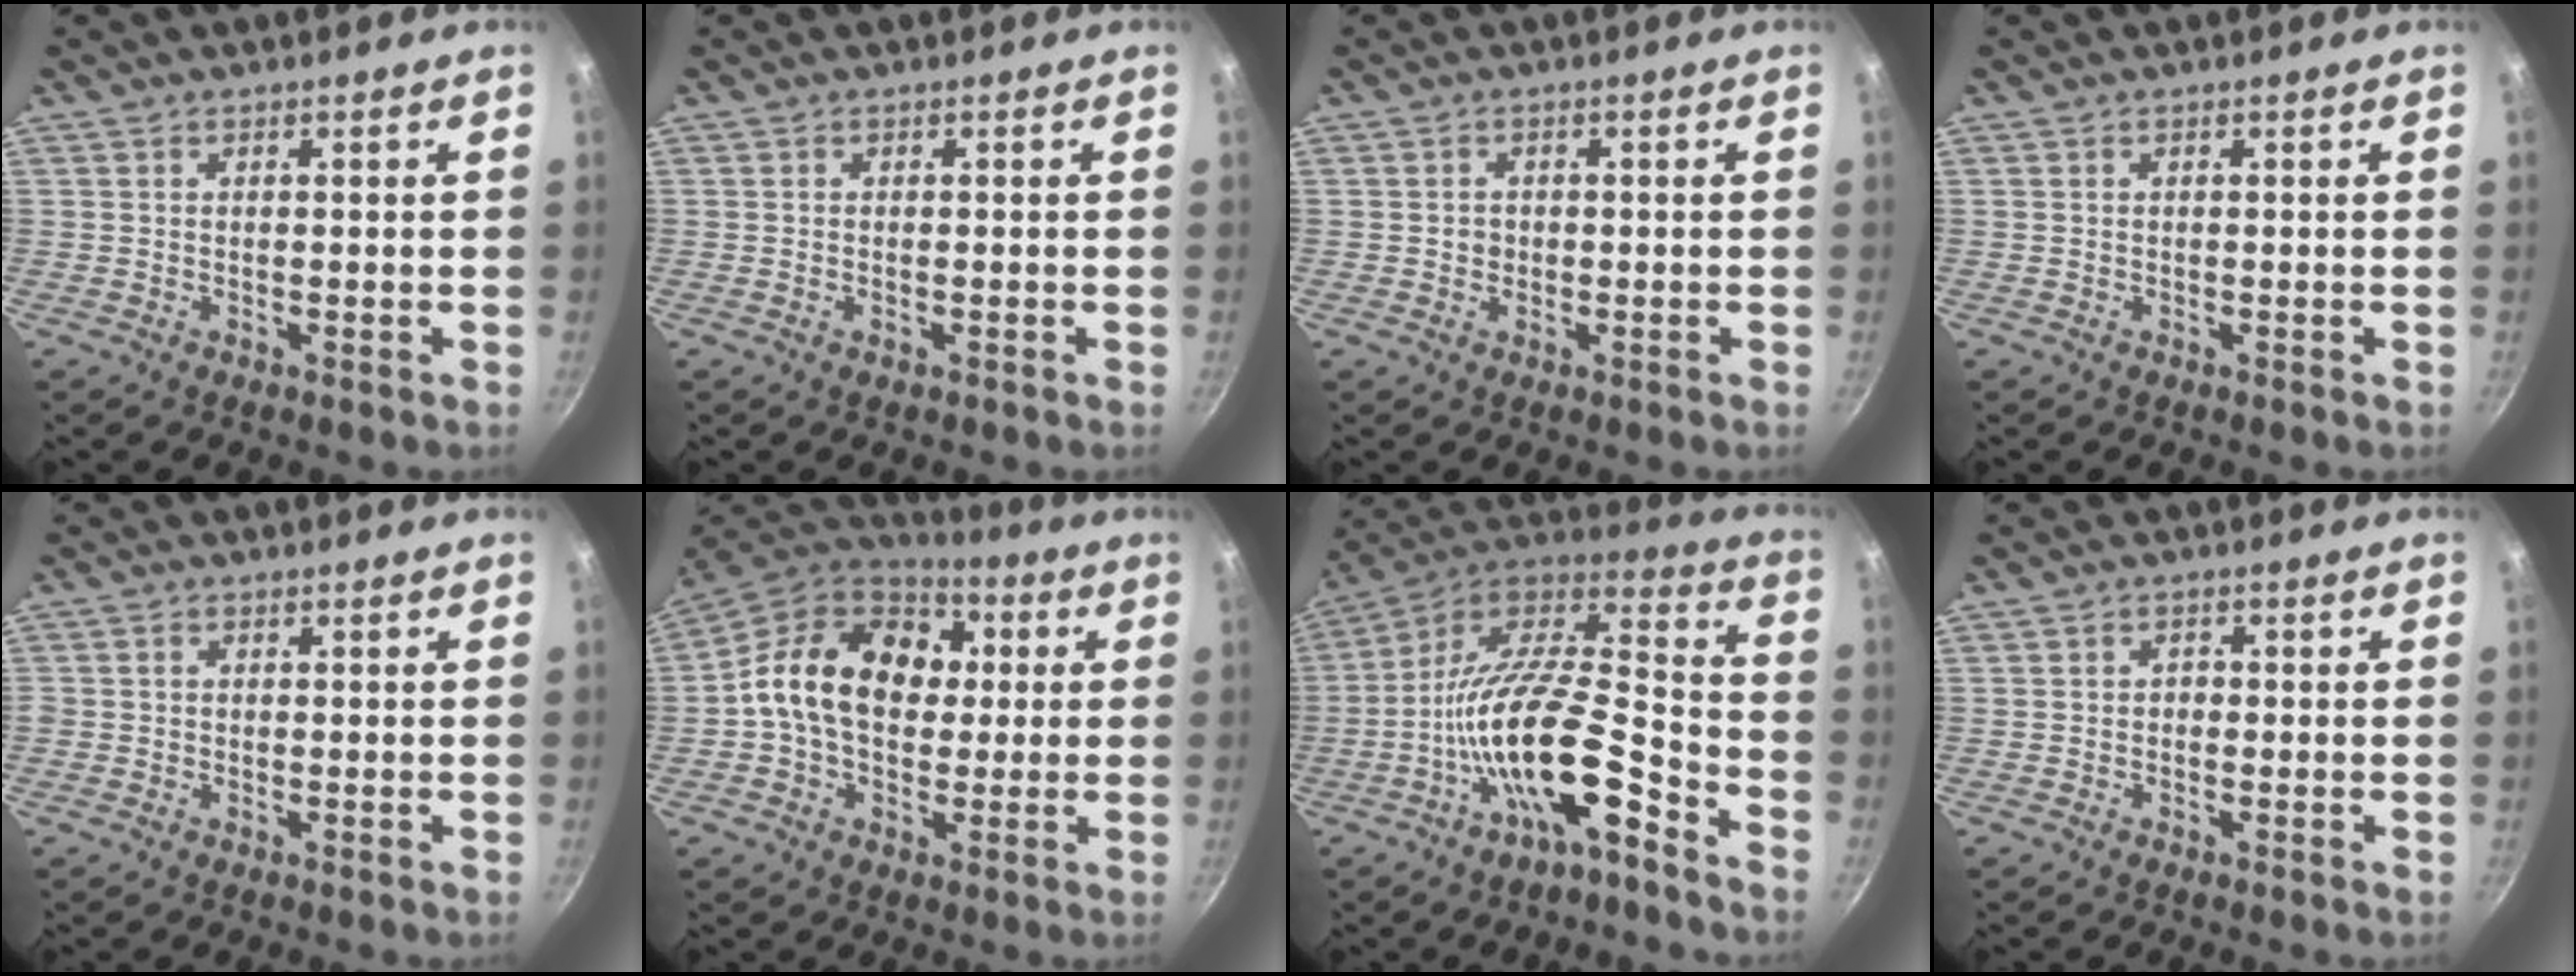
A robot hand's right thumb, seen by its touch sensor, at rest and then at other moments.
{"total": 0.6, "force": [-0.2, 0.2, 0.5], "torque": [-0.012, 0.002, -0.005]}
{"total": 1.6, "force": [-0.2, 1.4, 0.7], "torque": [-0.007, 0.003, -0.005]}
{"total": 0.0}
{"total": 1.0, "force": [-0.2, 0.9, 0.3], "torque": [-0.004, 0.003, -0.005]}
{"total": 18.6, "force": [2.0, 13.6, 12.5], "torque": [-0.174, 0.028, 0.014]}
{"total": 19.9, "force": [-9.4, 6.5, 16.3], "torque": [-0.276, 0.066, -0.181]}
{"total": 1.1, "force": [-0.4, 1.0, 0.4], "torque": [-0.004, 0.004, -0.009]}